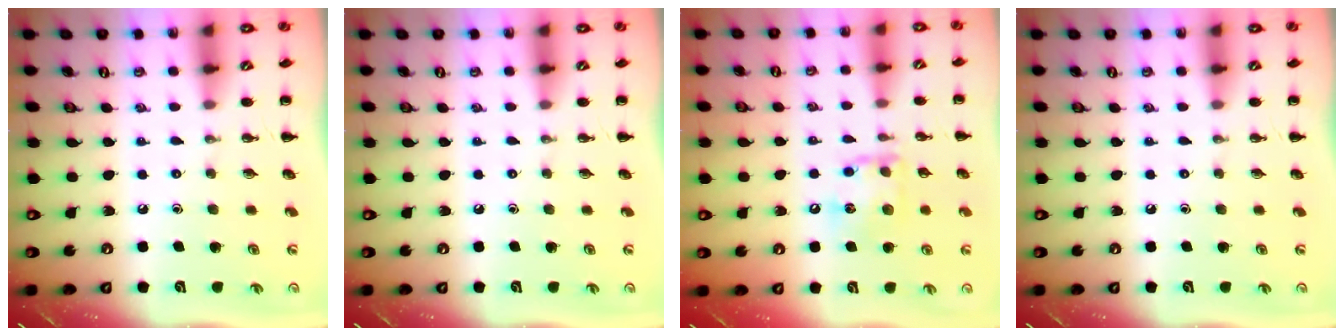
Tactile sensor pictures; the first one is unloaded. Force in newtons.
{"total": 0.0}
{"total": 11.4, "press": 11.4, "slide": 1.2}
{"total": 0.0}